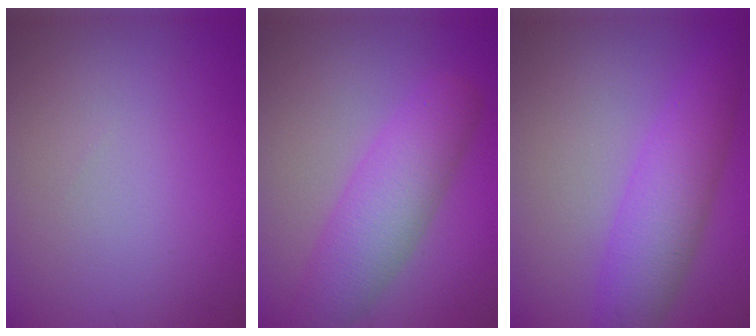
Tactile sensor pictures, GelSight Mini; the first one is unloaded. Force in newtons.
{"total": 5.7, "press": 5.7, "slide": 0.1}
{"total": 5.1, "press": 5.1, "slide": 0.2}